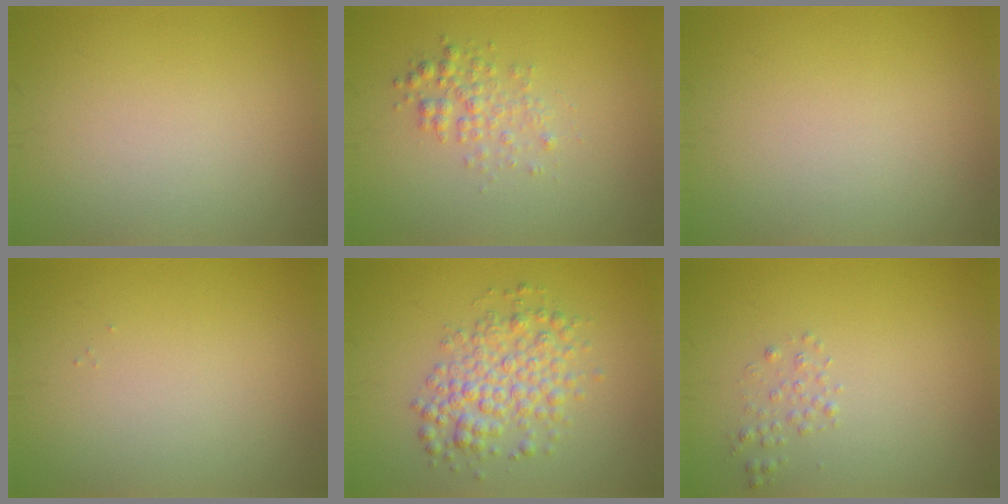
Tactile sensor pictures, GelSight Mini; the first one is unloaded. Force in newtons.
{"total": 2.0, "press": 2.0, "slide": 0.1}
{"total": 0.0}
{"total": 0.0}
{"total": 4.3, "press": 4.3, "slide": 0.1}
{"total": 1.0, "press": 1.0, "slide": 0.1}